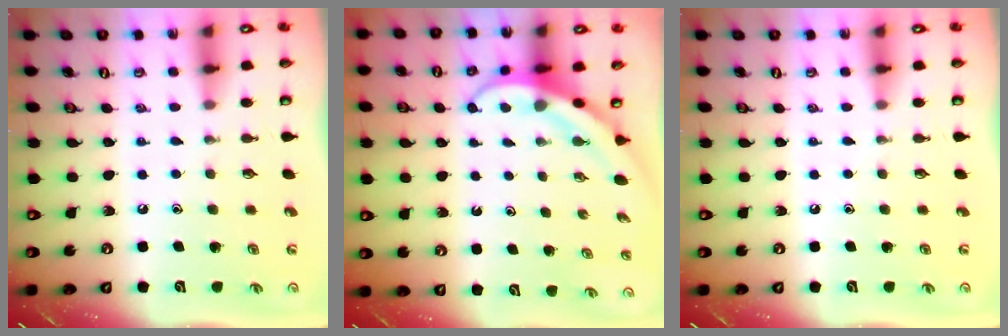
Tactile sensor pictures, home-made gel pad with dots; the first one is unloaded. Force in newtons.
{"total": 4.0, "press": 4.0, "slide": 0.4}
{"total": 0.0}